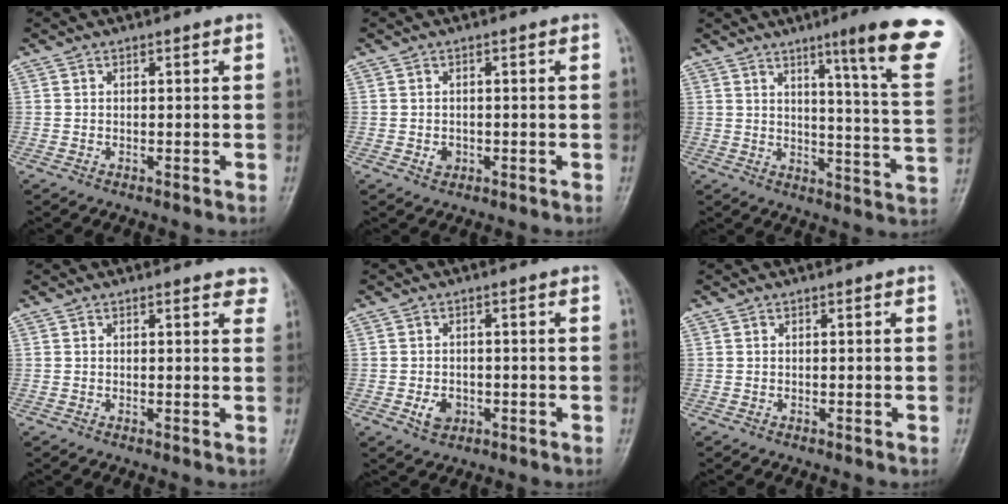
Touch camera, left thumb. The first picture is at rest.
{"total": 1.7, "force": [-0.4, 1.4, 0.7], "torque": [-0.004, 0.002, -0.005]}
{"total": 18.3, "force": [10.5, 1.0, 14.9], "torque": [-0.173, -0.058, 0.129]}
{"total": 3.3, "force": [2.7, 1.4, 1.3], "torque": [0.012, -0.007, 0.018]}
{"total": 3.5, "force": [-1.1, 2.7, 1.9], "torque": [-0.024, 0.002, -0.015]}
{"total": 0.0}